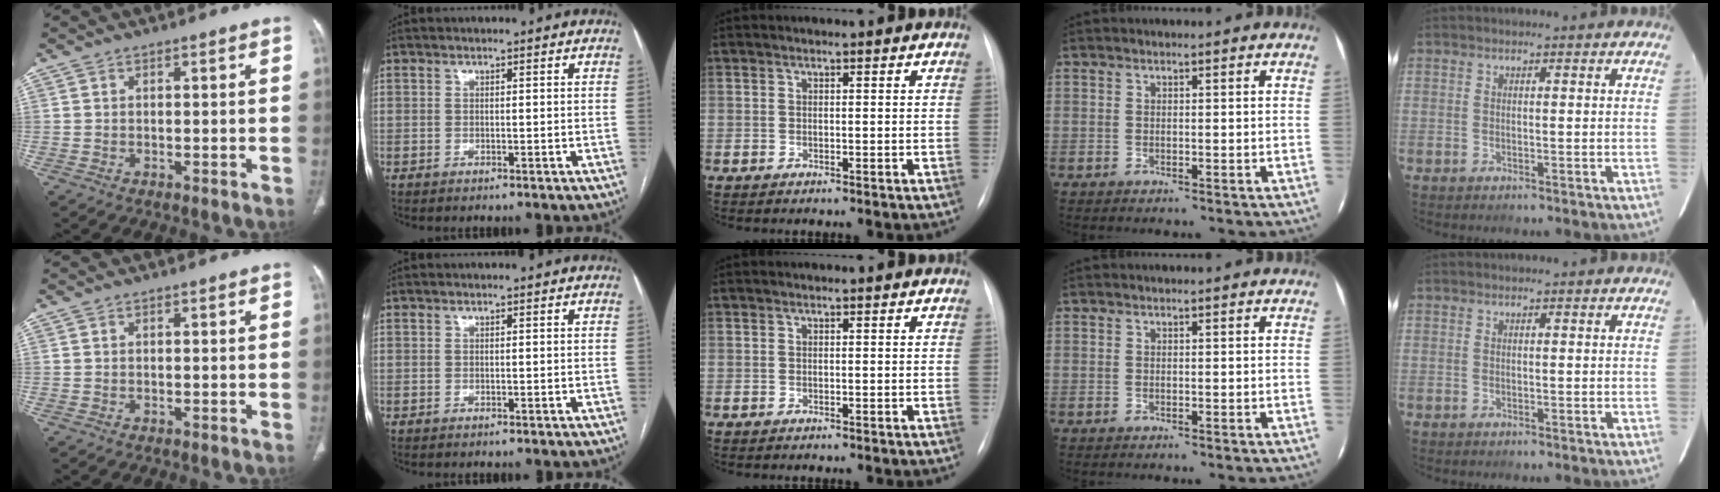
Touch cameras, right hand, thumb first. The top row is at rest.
{}